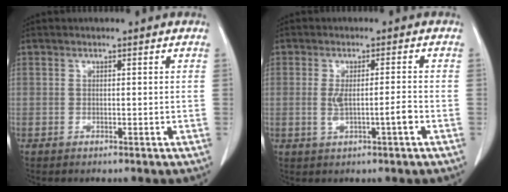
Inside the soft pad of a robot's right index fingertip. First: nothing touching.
{"total": 4.0, "force": [-0.9, 0.1, 3.9], "torque": [-0.077, 0.002, -0.009]}